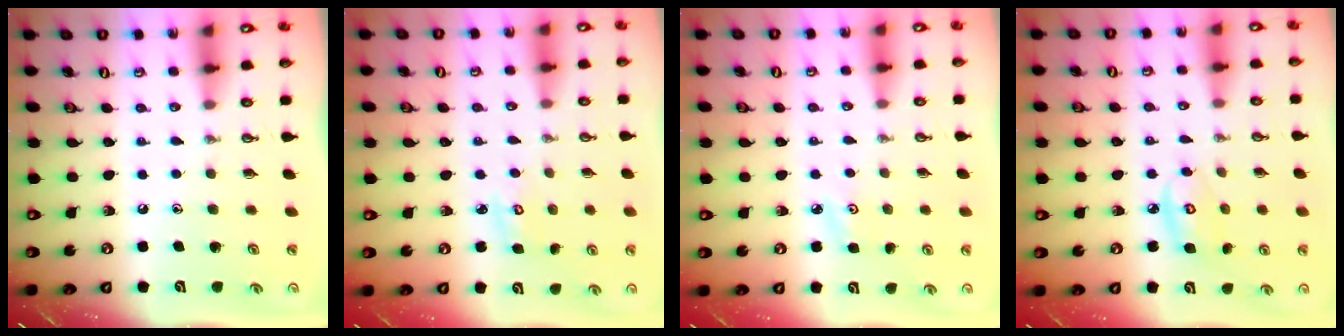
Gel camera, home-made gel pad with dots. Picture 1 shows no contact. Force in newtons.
{"total": 2.9, "press": 2.9, "slide": 0.2}
{"total": 3.3, "press": 3.2, "slide": 0.3}
{"total": 5.9, "press": 5.9, "slide": 0.2}